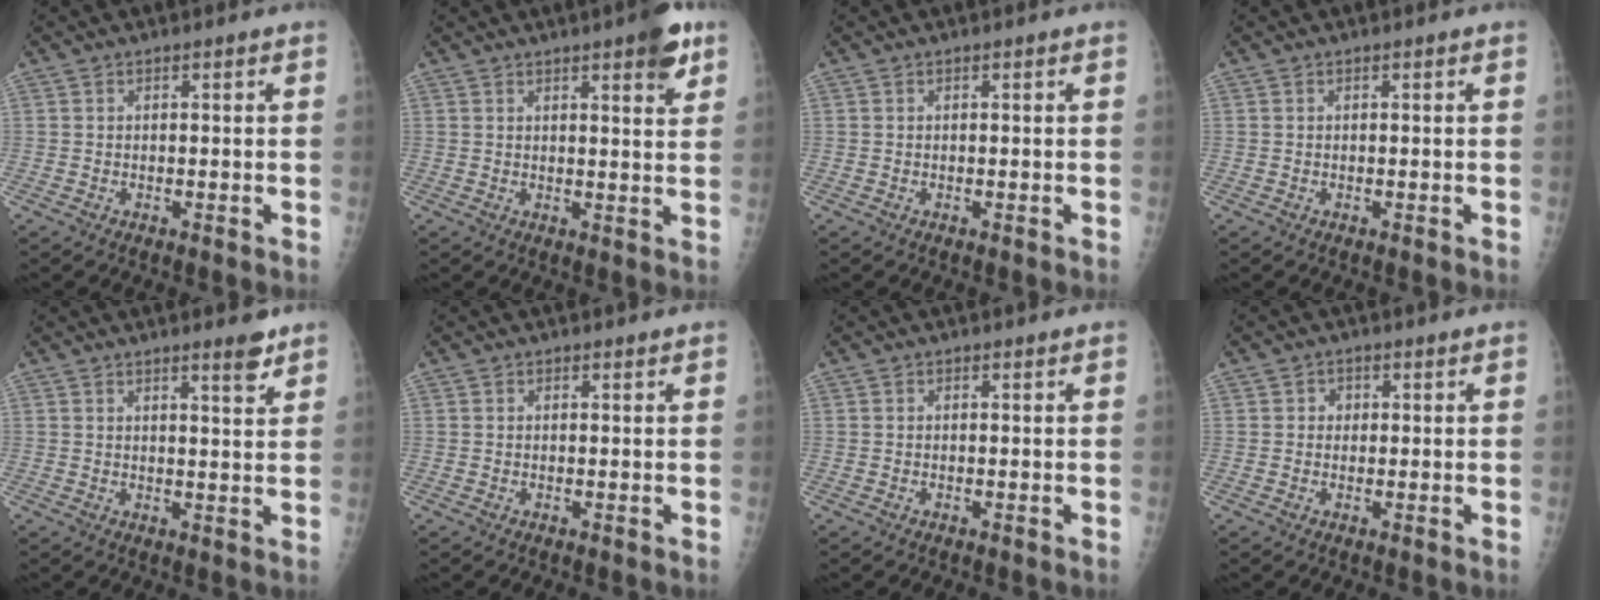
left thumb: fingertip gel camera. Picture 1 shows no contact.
{"total": 6.4, "force": [3.8, 1.6, 4.9], "torque": [-0.052, -0.015, 0.044]}
{"total": 0.0}
{"total": 0.0}
{"total": 3.8, "force": [2.9, 0.6, 2.4], "torque": [-0.026, -0.022, 0.040]}
{"total": 0.0}
{"total": 0.0}
{"total": 1.5, "force": [0.3, 1.4, 0.4], "torque": [0.008, 0.004, 0.001]}